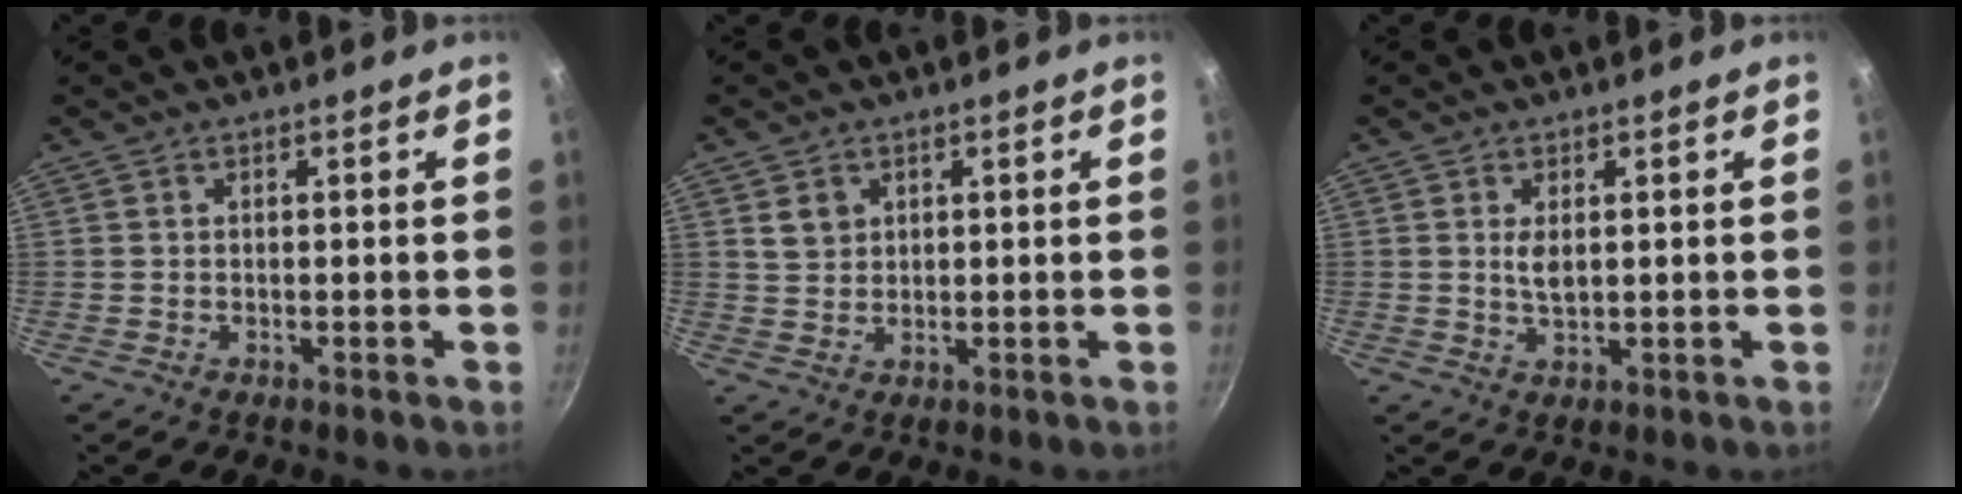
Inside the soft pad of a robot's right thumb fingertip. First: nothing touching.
{"total": 3.3, "force": [1.4, 2.7, 1.4], "torque": [-0.013, 0.000, 0.028]}
{"total": 2.8, "force": [0.7, 1.4, 2.4], "torque": [-0.042, -0.005, 0.015]}